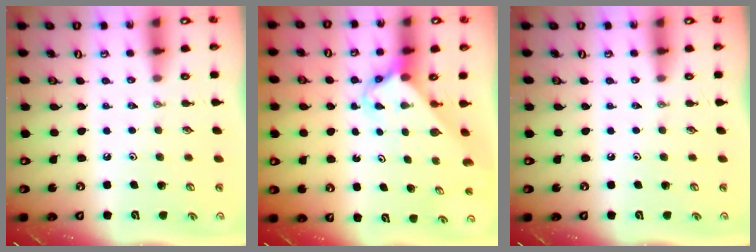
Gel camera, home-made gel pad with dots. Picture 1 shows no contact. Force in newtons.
{"total": 2.6, "press": 2.6, "slide": 0.2}
{"total": 0.0}